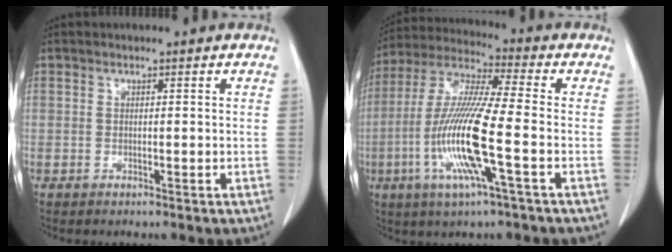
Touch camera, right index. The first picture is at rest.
{"total": 14.7, "force": [-3.9, 0.3, 14.1], "torque": [-0.298, -0.012, -0.084]}